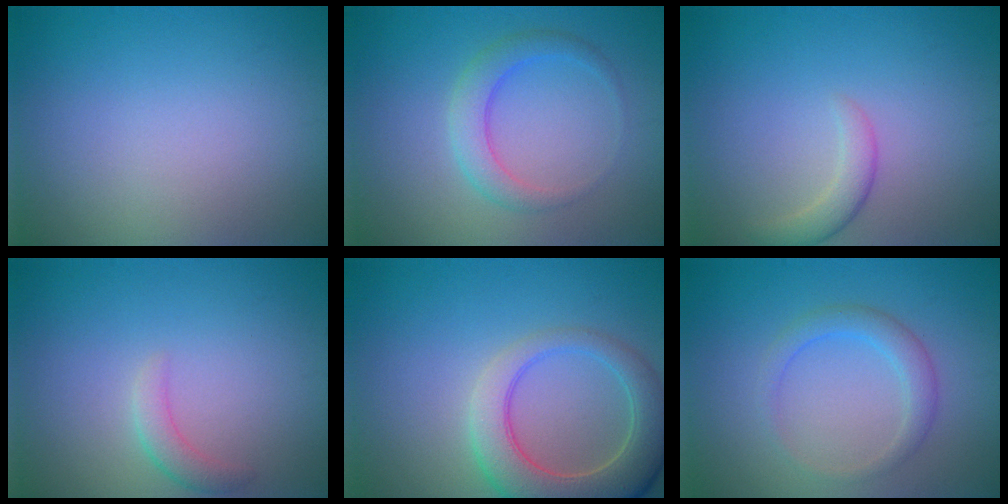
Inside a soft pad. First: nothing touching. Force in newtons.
{"total": 2.8, "press": 2.8, "slide": 0.1}
{"total": 1.9, "press": 1.9, "slide": 0.2}
{"total": 1.6, "press": 1.6, "slide": 0.0}
{"total": 6.4, "press": 6.3, "slide": 0.8}
{"total": 2.3, "press": 2.3, "slide": 0.2}